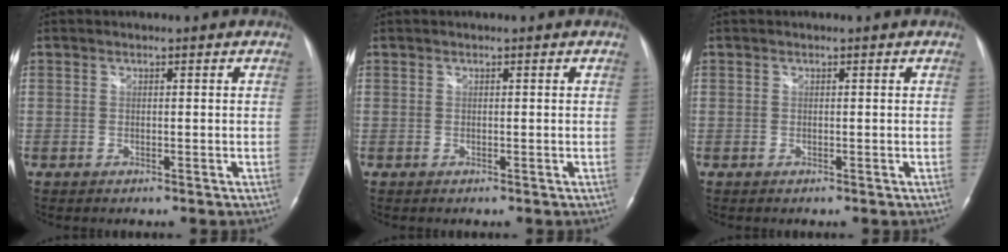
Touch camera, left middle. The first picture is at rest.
{"total": 0.0}
{"total": 0.0}